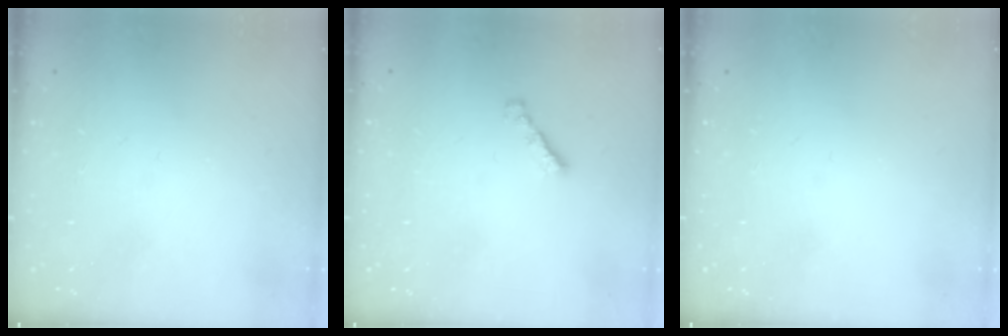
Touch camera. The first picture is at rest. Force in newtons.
{"total": 1.6, "press": 1.5, "slide": 0.4}
{"total": 0.0}